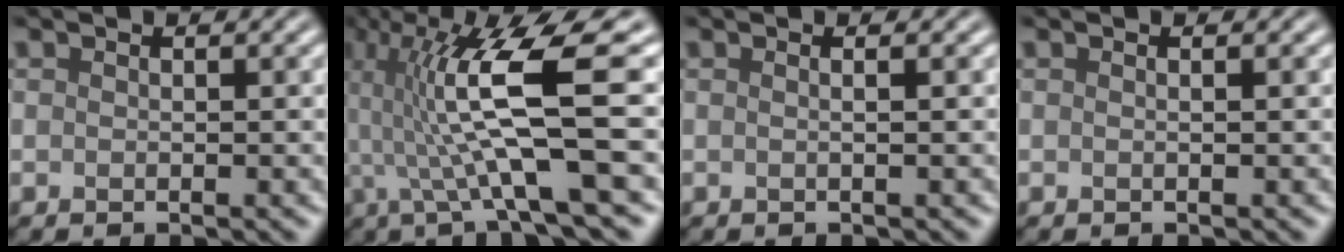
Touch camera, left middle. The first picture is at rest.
{"total": 8.8, "force": [0.1, 1.3, 8.7], "torque": [-0.155, 0.010, 0.009]}
{"total": 1.2, "force": [0.4, 0.7, 0.9], "torque": [0.007, 0.003, -0.013]}
{"total": 0.0}